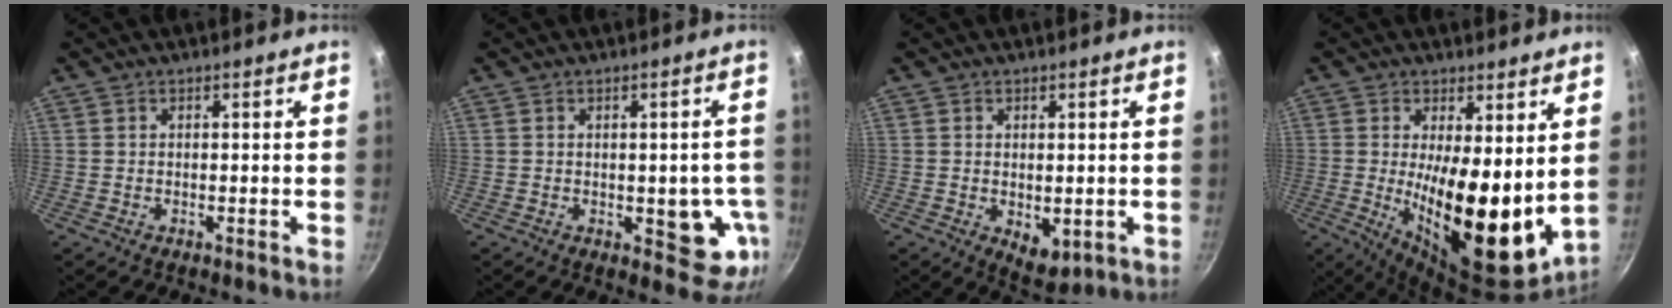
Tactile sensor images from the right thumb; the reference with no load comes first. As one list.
[{"total": 8.1, "force": [-1.5, 4.1, 6.9], "torque": [-0.042, -0.003, -0.017]}, {"total": 5.4, "force": [-0.7, 3.3, 4.2], "torque": [-0.048, -0.014, -0.001]}, {"total": 18.8, "force": [1.3, 7.4, 17.3], "torque": [-0.229, -0.042, 0.030]}]